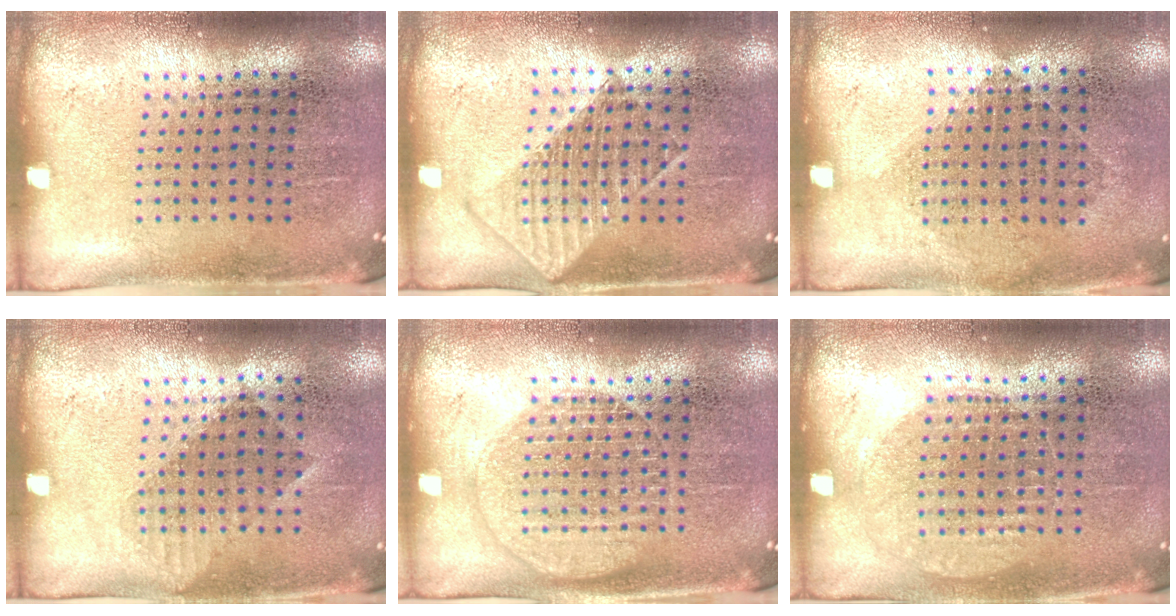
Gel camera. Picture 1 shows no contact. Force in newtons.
{"total": 1.2, "press": 1.2, "slide": 0.2}
{"total": 1.0, "press": 0.9, "slide": 0.5}
{"total": 0.9, "press": 0.7, "slide": 0.6}
{"total": 1.3, "press": 1.3, "slide": 0.2}
{"total": 1.0, "press": 0.9, "slide": 0.4}